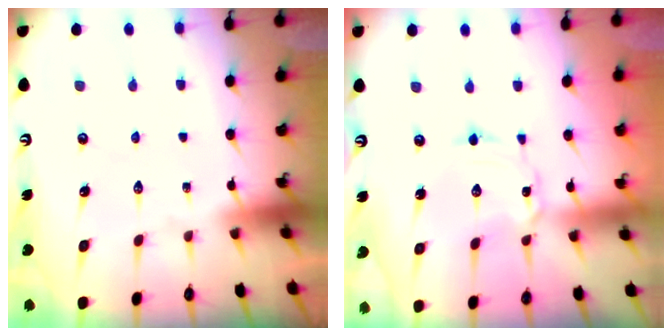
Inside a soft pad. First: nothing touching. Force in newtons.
{"total": 2.0, "press": 2.0, "slide": 0.1}